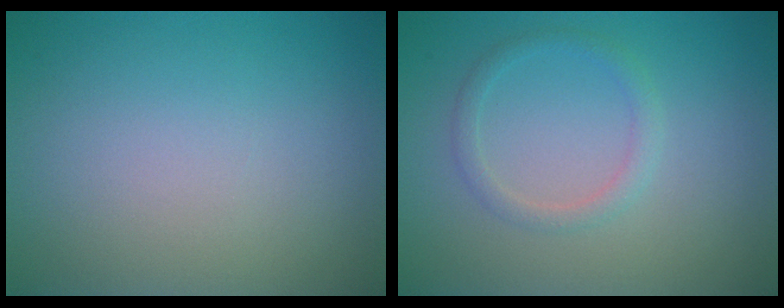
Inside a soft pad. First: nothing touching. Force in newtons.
{"total": 1.6, "press": 1.6, "slide": 0.1}